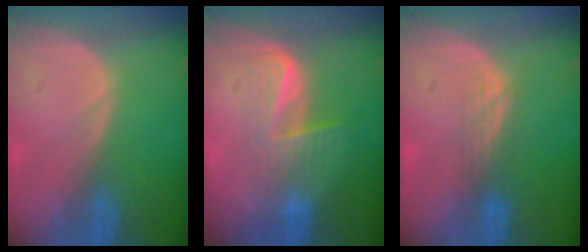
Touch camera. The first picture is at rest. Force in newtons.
{"total": 7.0, "press": 5.7, "slide": 4.0}
{"total": 3.0, "press": 2.5, "slide": 1.6}